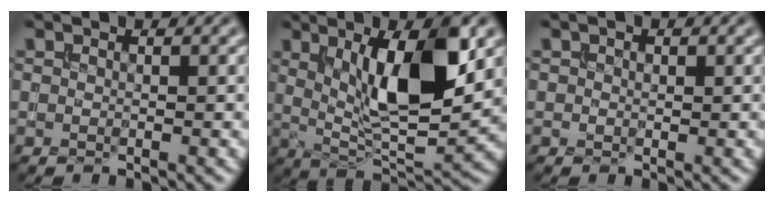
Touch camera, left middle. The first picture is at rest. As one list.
[{"total": 9.8, "force": [2.7, 2.9, 8.9], "torque": [-0.150, -0.016, 0.052]}, {"total": 0.9, "force": [0.1, 0.8, 0.4], "torque": [-0.004, -0.003, 0.001]}]